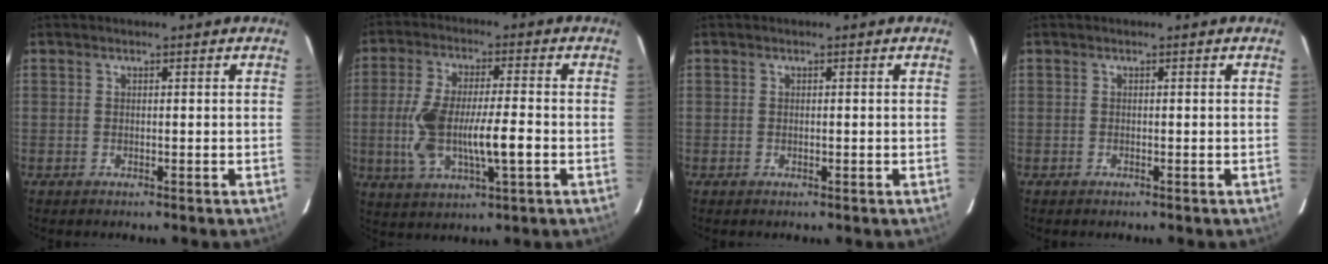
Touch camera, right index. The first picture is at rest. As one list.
[{"total": 11.8, "force": [-2.0, 2.7, 11.3], "torque": [-0.227, 0.004, -0.030]}, {"total": 0.0}, {"total": 0.0}]